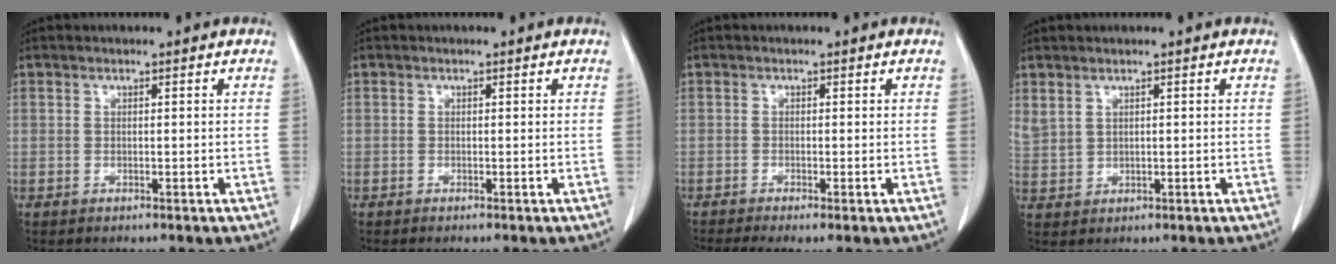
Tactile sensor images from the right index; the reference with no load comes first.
{"total": 0.0}
{"total": 3.6, "force": [-2.4, 0.6, 2.6], "torque": [-0.045, -0.010, -0.041]}
{"total": 3.2, "force": [2.0, 1.7, 1.7], "torque": [-0.044, 0.004, 0.055]}